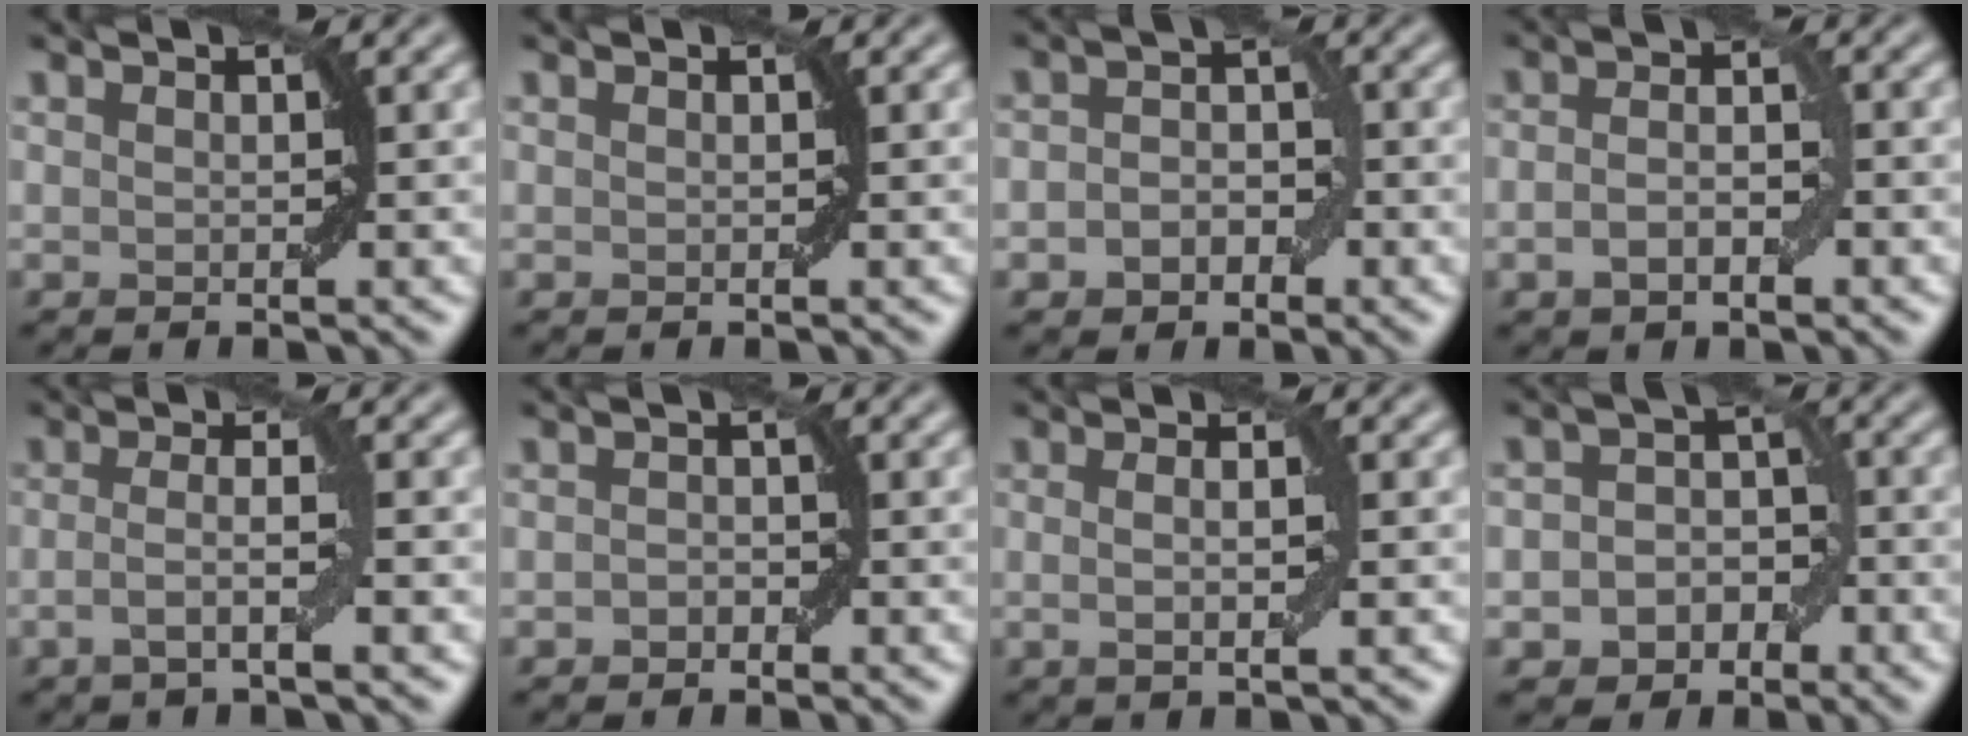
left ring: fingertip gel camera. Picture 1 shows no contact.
{"total": 0.0}
{"total": 3.1, "force": [-1.1, 2.3, 1.8], "torque": [-0.021, 0.003, -0.021]}
{"total": 2.9, "force": [-0.9, 1.4, 2.4], "torque": [-0.045, 0.000, -0.019]}
{"total": 3.0, "force": [-0.9, 0.5, 2.8], "torque": [-0.048, 0.004, -0.024]}
{"total": 1.1, "force": [-0.5, 0.7, 0.6], "torque": [-0.010, 0.002, -0.010]}
{"total": 2.3, "force": [0.0, 0.4, 2.3], "torque": [-0.039, -0.002, -0.004]}
{"total": 4.1, "force": [-1.7, 3.2, 2.0], "torque": [-0.005, 0.004, -0.036]}